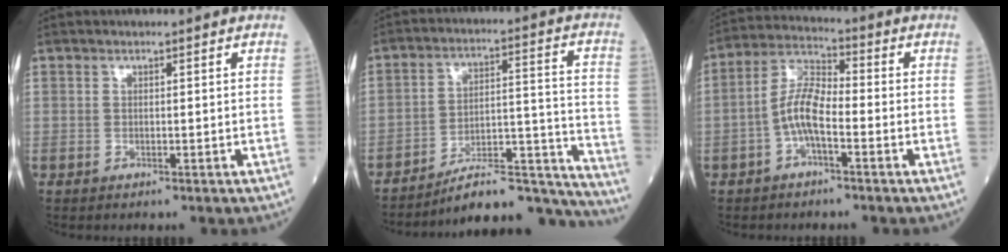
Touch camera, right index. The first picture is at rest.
{"total": 18.4, "force": [-17.6, 1.5, 5.1], "torque": [-0.036, 0.049, -0.260]}
{"total": 6.9, "force": [-2.1, 2.1, 6.2], "torque": [-0.129, 0.016, -0.047]}